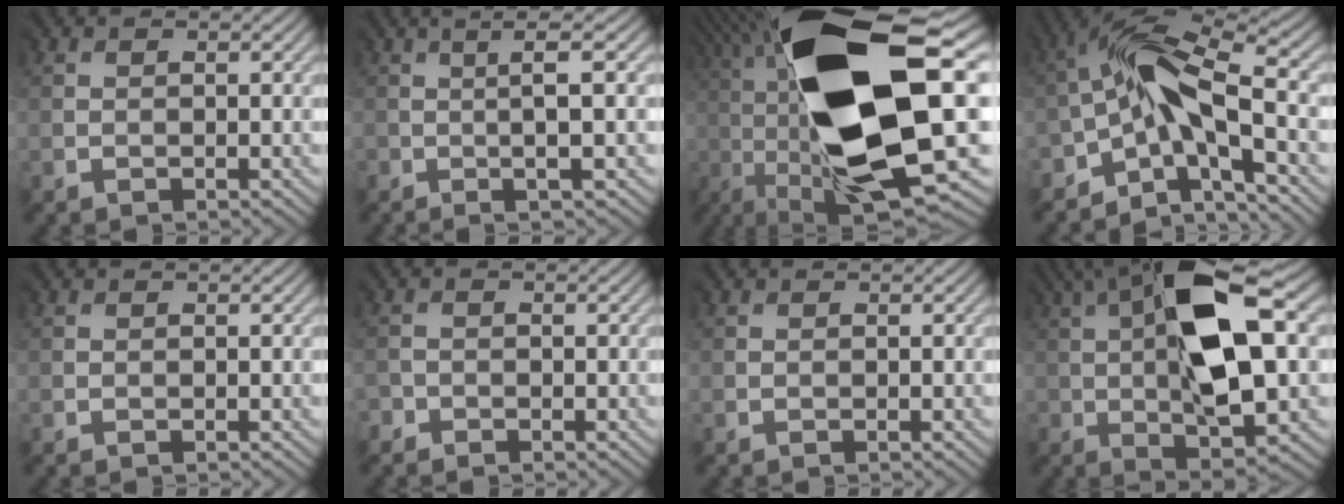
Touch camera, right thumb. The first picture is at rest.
{"total": 2.4, "force": [-0.1, -0.5, 2.4], "torque": [-0.043, 0.009, -0.005]}
{"total": 19.8, "force": [0.5, 6.7, 18.6], "torque": [-0.359, 0.001, 0.009]}
{"total": 8.7, "force": [-3.1, 3.2, 7.5], "torque": [-0.125, 0.018, -0.070]}
{"total": 0.0}
{"total": 1.4, "force": [-1.3, 0.5, -0.4], "torque": [0.009, 0.000, -0.027]}
{"total": 0.0}
{"total": 13.7, "force": [2.1, 5.2, 12.5], "torque": [-0.216, 0.013, 0.030]}